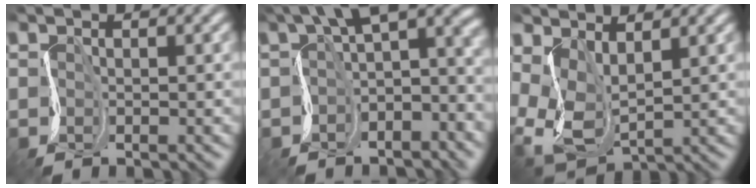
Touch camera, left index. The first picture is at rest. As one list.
[{"total": 7.1, "force": [0.7, 3.6, 6.1], "torque": [-0.075, 0.006, 0.013]}, {"total": 4.4, "force": [0.5, 2.6, 3.4], "torque": [-0.100, -0.006, 0.023]}]